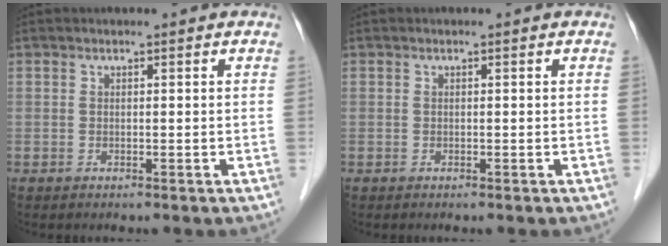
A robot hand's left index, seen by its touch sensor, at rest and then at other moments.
{"total": 0.0}